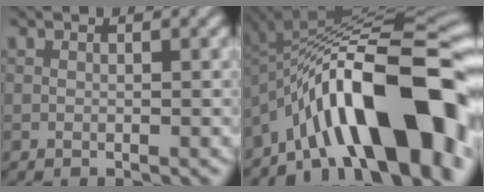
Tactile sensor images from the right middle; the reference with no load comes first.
{"total": 15.5, "force": [-7.1, 5.2, 12.8], "torque": [-0.164, 0.044, -0.120]}